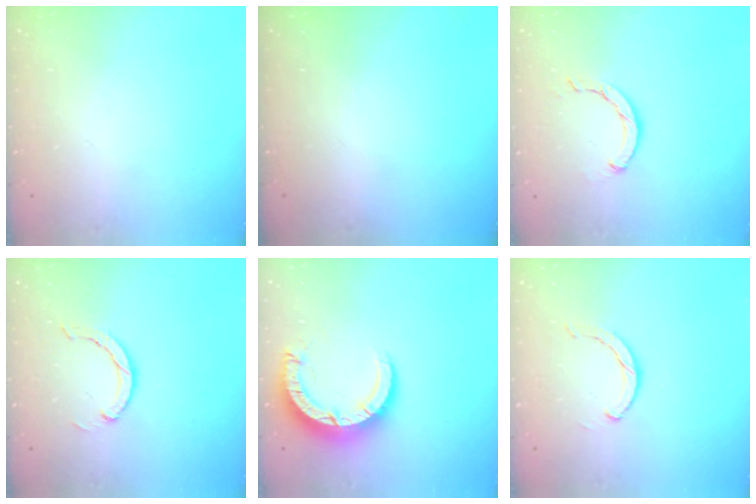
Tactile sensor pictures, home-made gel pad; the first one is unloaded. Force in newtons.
{"total": 0.0}
{"total": 3.7, "press": 3.6, "slide": 0.6}
{"total": 3.1, "press": 3.1, "slide": 0.1}
{"total": 8.9, "press": 8.9, "slide": 0.9}
{"total": 3.6, "press": 3.6, "slide": 0.6}